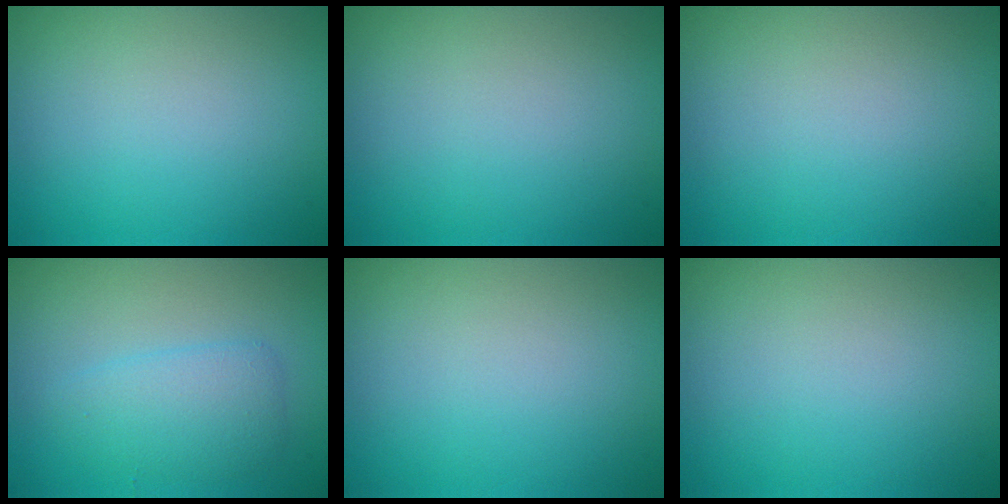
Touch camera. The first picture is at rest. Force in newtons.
{"total": 0.0}
{"total": 0.0}
{"total": 2.8, "press": 2.8, "slide": 0.1}
{"total": 0.0}
{"total": 0.0}